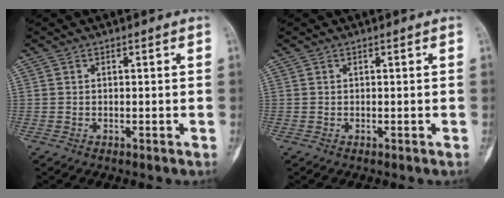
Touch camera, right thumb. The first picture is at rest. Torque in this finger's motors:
{"motor_torque": [0.00, 0.00, 0.06, -0.06, 0.01]}